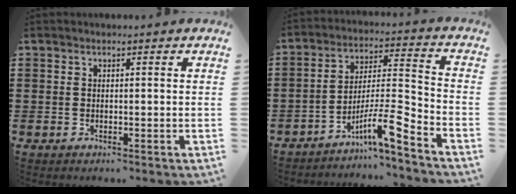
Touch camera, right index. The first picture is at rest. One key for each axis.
{"total": 9.5, "fx": -6.6, "fy": 0.9, "fz": 6.8, "tx": -0.115, "ty": -0.001, "tz": -0.126}